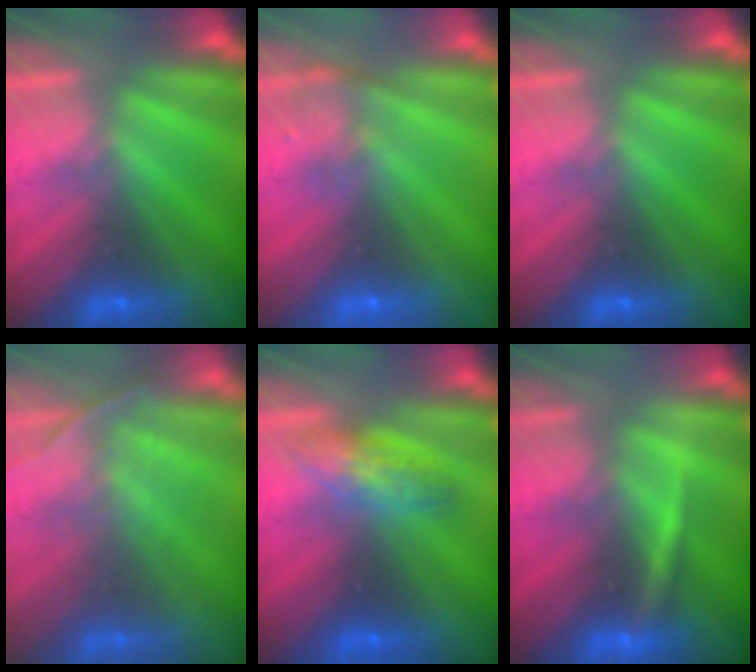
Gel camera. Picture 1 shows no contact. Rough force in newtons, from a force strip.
{"total": 2.2}
{"total": 0.0}
{"total": 1.8}
{"total": 2.6}
{"total": 2.9}